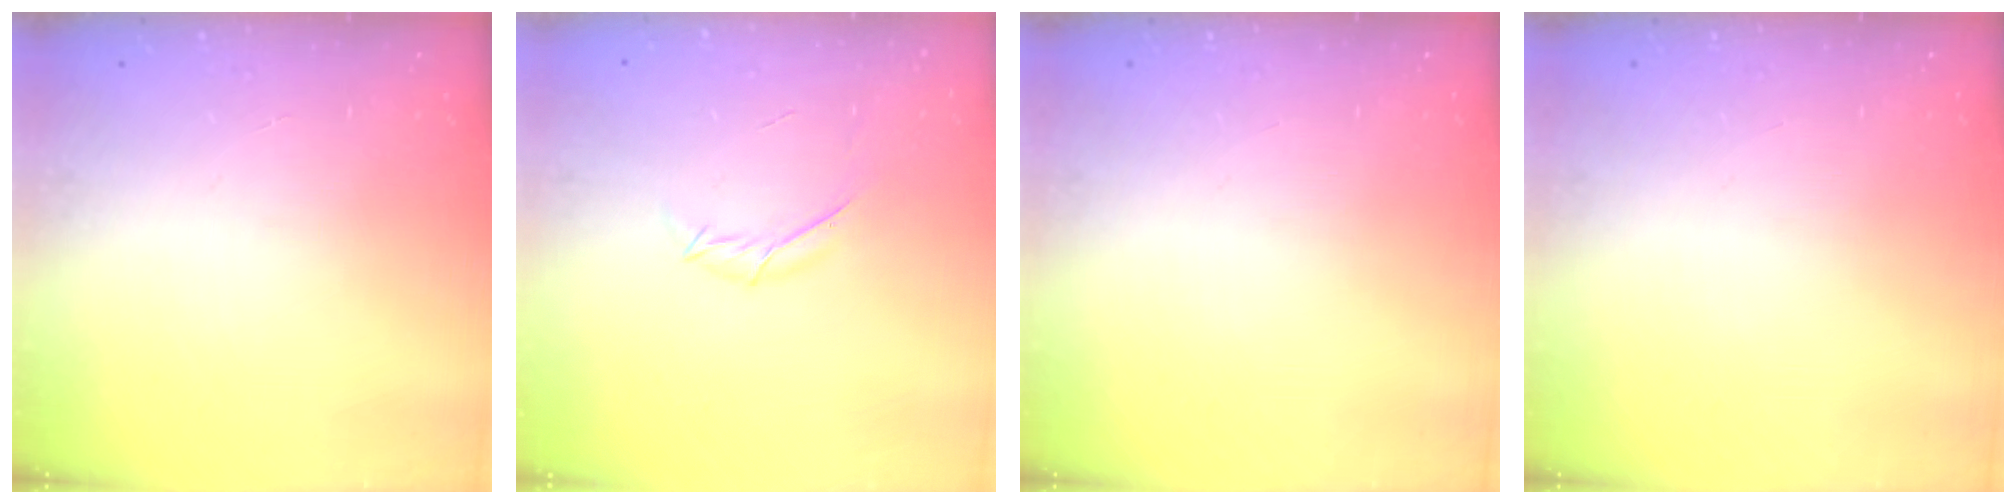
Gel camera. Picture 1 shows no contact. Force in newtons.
{"total": 5.6, "press": 5.4, "slide": 1.3}
{"total": 0.0}
{"total": 0.0}